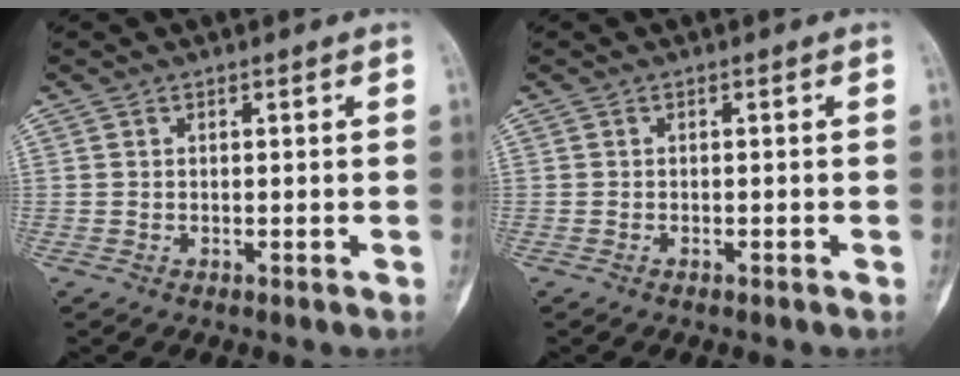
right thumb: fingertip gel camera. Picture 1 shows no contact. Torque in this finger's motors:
{"motor_torque": [-0.70, -0.25, -0.07, -0.09, -0.08]}